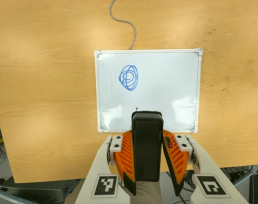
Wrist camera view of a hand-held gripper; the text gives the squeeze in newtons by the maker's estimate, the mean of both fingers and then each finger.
{"total": 6.8, "left": 5.0, "right": 8.7}